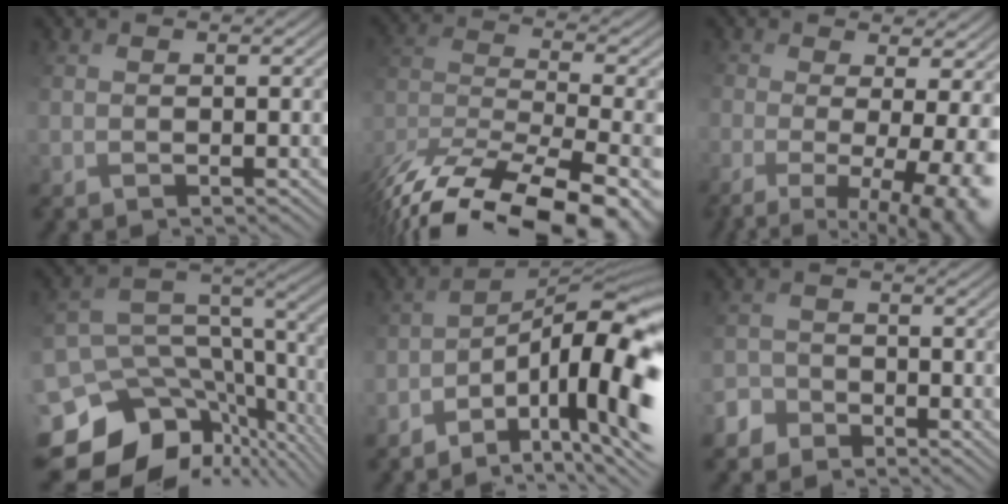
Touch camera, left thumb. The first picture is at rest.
{"total": 17.0, "force": [-13.8, 5.6, 8.1], "torque": [-0.180, -0.028, -0.191]}
{"total": 10.9, "force": [-2.8, 4.6, 9.5], "torque": [-0.162, -0.028, -0.008]}
{"total": 12.8, "force": [-5.2, 9.2, 7.1], "torque": [-0.196, -0.023, -0.053]}
{"total": 13.7, "force": [-5.9, 5.6, 11.0], "torque": [-0.170, 0.001, -0.087]}
{"total": 2.9, "force": [-2.5, 1.1, -0.9], "torque": [0.008, 0.000, -0.052]}